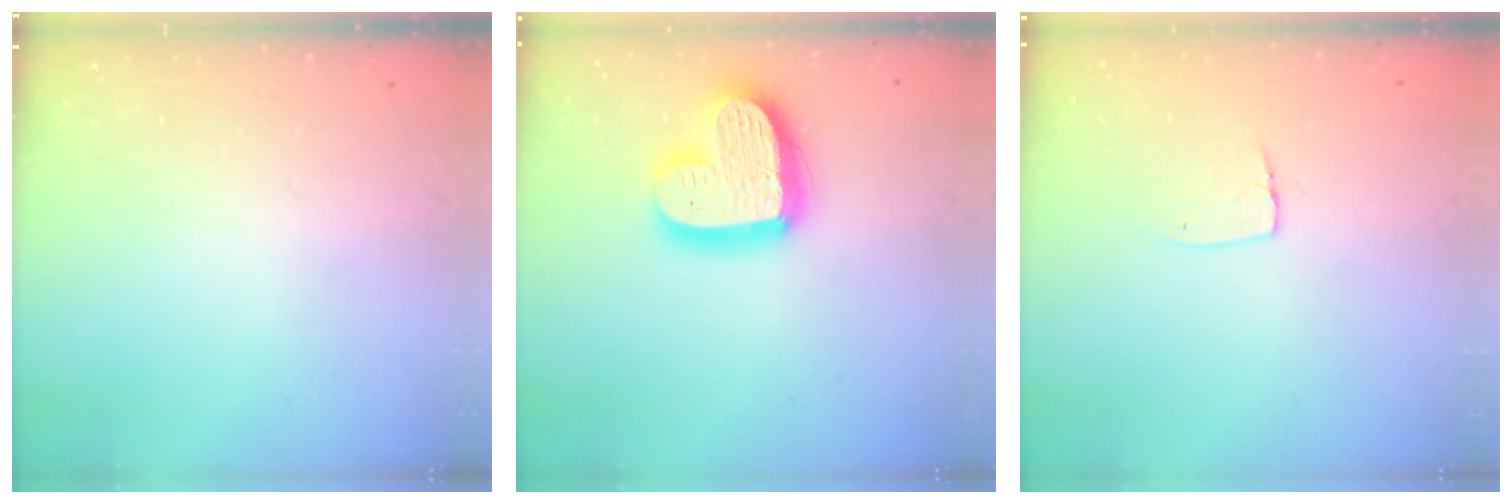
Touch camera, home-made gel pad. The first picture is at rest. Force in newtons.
{"total": 17.7, "press": 17.6, "slide": 1.6}
{"total": 5.3, "press": 5.3, "slide": 0.4}